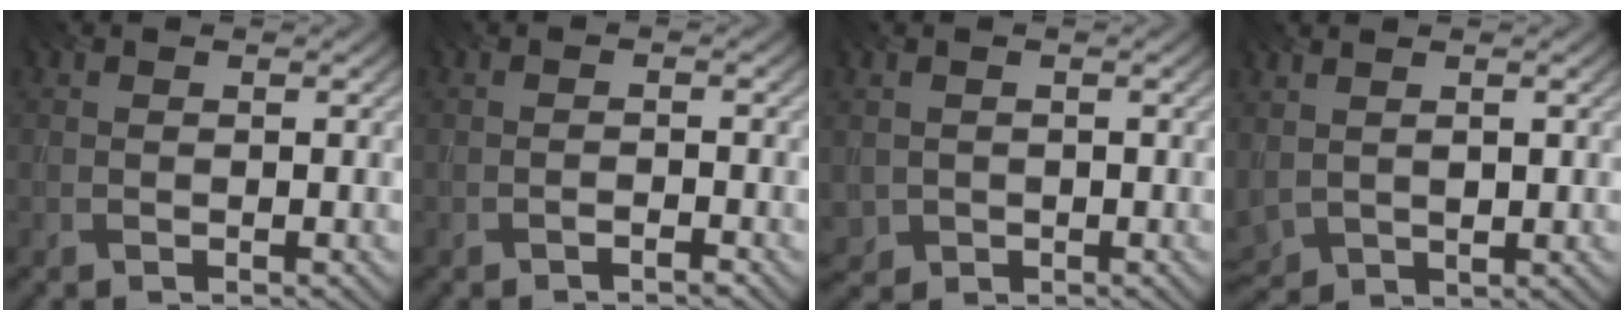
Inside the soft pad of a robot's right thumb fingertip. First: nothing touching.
{"total": 1.2, "force": [-0.9, 0.2, 0.7], "torque": [-0.012, 0.002, -0.017]}
{"total": 1.9, "force": [-0.1, 1.8, 0.2], "torque": [-0.016, -0.013, -0.001]}
{"total": 4.0, "force": [0.7, 2.8, 2.8], "torque": [-0.081, -0.010, 0.024]}